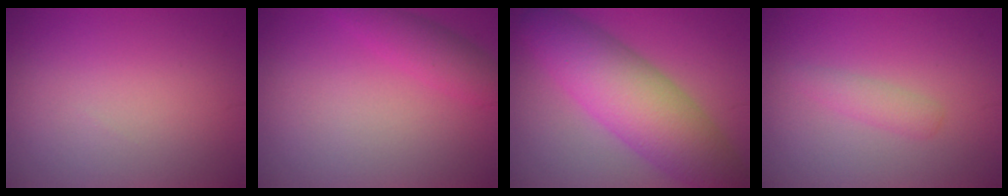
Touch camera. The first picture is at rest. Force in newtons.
{"total": 2.6, "press": 2.6, "slide": 0.2}
{"total": 9.2, "press": 9.2, "slide": 0.2}
{"total": 1.4, "press": 1.4, "slide": 0.0}